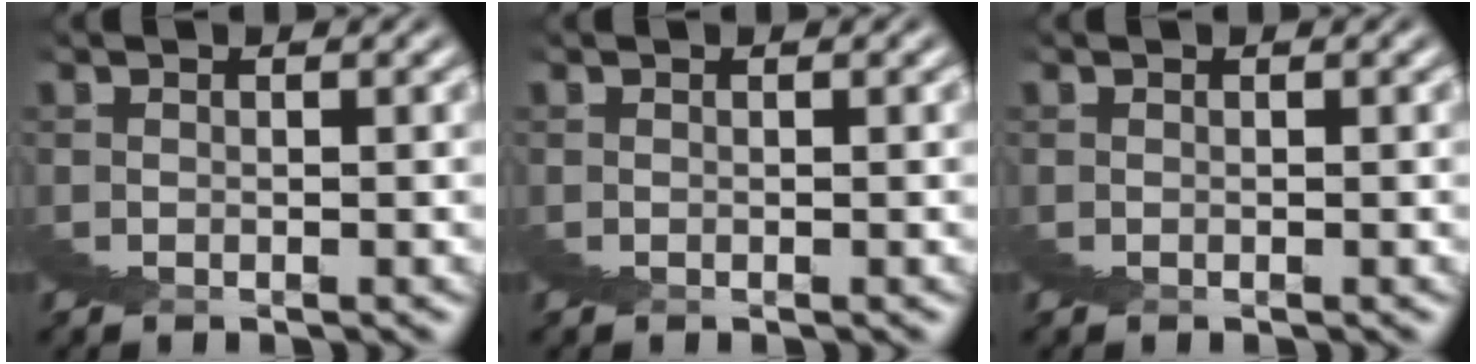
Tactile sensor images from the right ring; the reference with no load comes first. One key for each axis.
{"total": 0.0}
{"total": 0.0}